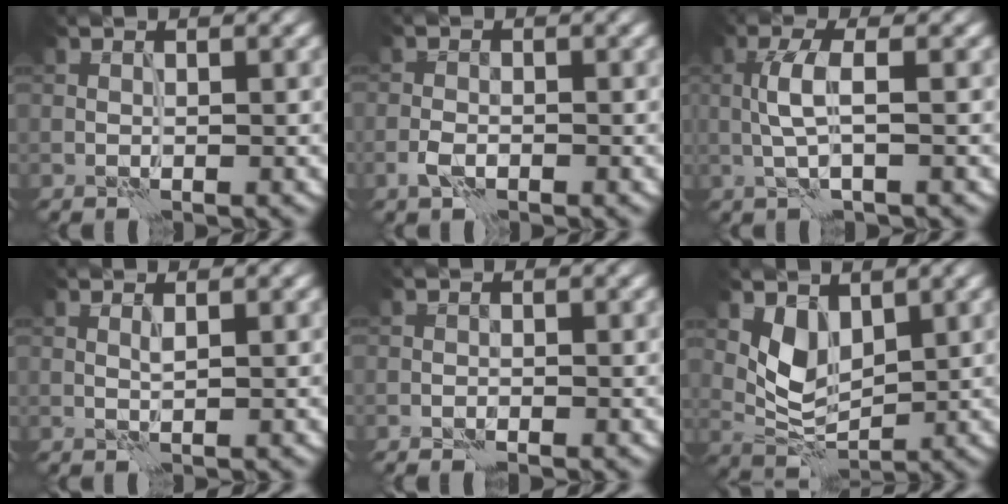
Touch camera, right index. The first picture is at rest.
{"total": 1.6, "force": [-0.8, 0.9, 1.1], "torque": [-0.022, 0.002, -0.021]}
{"total": 2.9, "force": [0.0, 0.5, 2.9], "torque": [-0.062, 0.007, -0.002]}
{"total": 0.7, "force": [0.4, -0.1, 0.6], "torque": [-0.014, 0.001, 0.007]}
{"total": 0.6, "force": [-0.4, 0.3, 0.4], "torque": [-0.005, 0.001, -0.009]}
{"total": 3.6, "force": [1.7, 2.2, 2.3], "torque": [-0.050, -0.010, 0.037]}